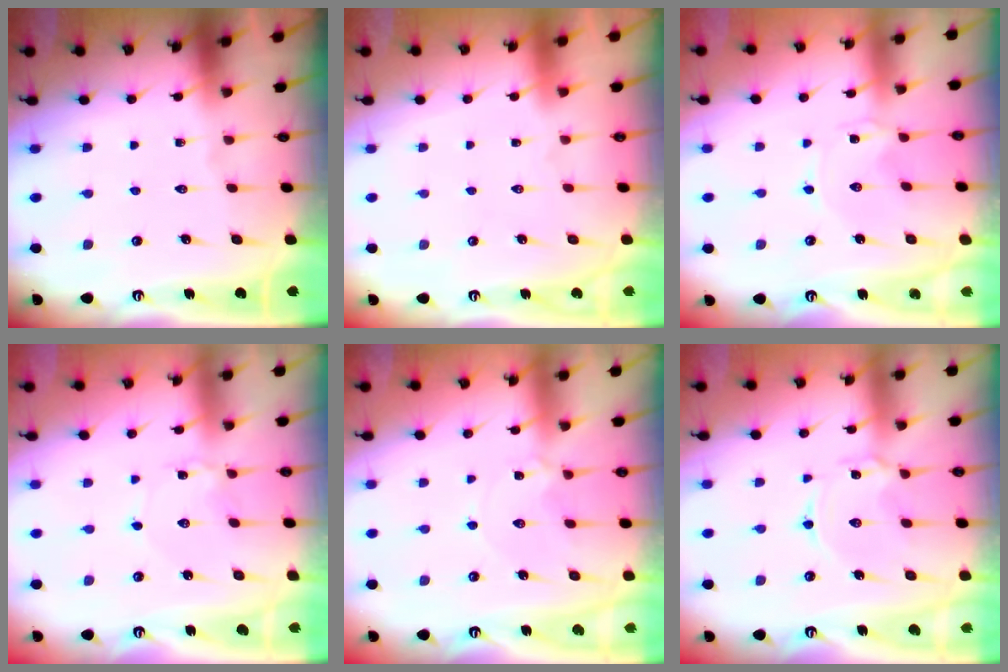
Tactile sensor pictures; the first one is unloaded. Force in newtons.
{"total": 1.6, "press": 1.6, "slide": 0.1}
{"total": 0.0}
{"total": 0.9, "press": 0.9, "slide": 0.1}
{"total": 1.1, "press": 1.0, "slide": 0.4}
{"total": 2.2, "press": 2.2, "slide": 0.3}